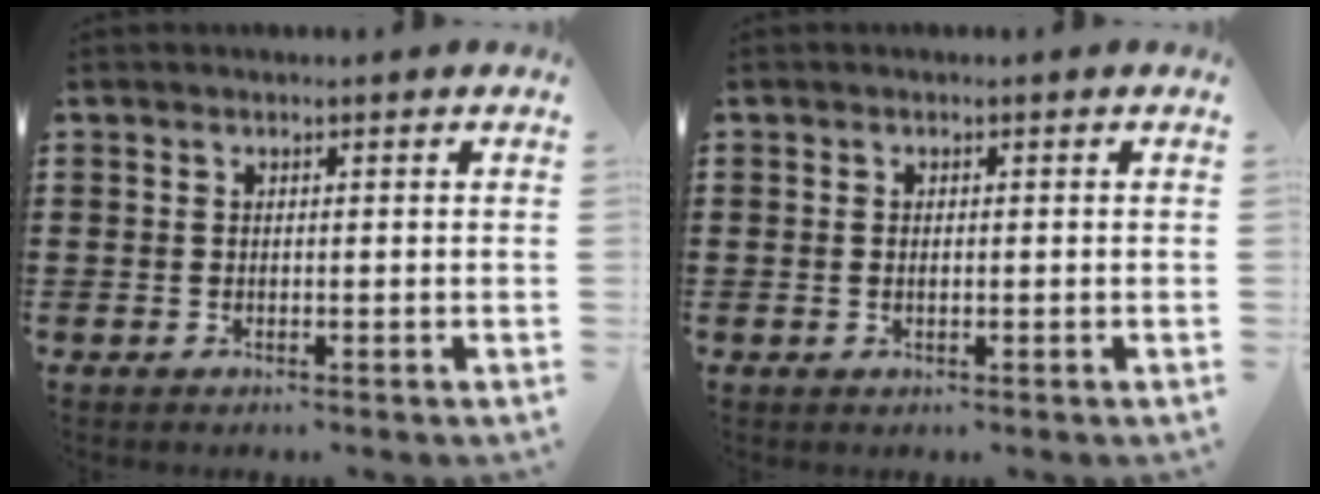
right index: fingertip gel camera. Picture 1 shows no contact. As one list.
[{"total": 0.6, "force": [0.0, 0.3, 0.5], "torque": [-0.011, -0.001, 0.000]}]